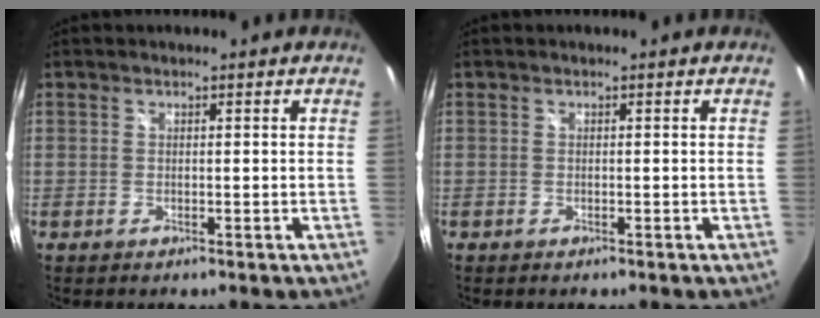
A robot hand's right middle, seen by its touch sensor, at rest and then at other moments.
{"total": 0.0}